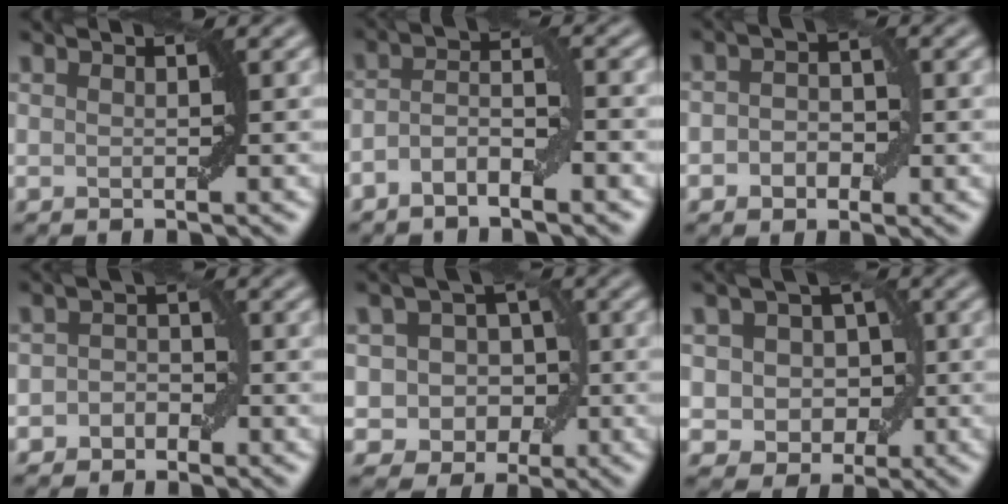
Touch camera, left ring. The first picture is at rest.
{"total": 3.7, "force": [-1.9, 1.3, 2.9], "torque": [-0.055, 0.010, -0.039]}
{"total": 2.8, "force": [-0.6, 2.0, 1.7], "torque": [-0.025, 0.003, -0.016]}
{"total": 2.2, "force": [-1.1, 1.8, 0.7], "torque": [0.009, 0.006, -0.028]}
{"total": 5.9, "force": [-0.6, 5.3, 2.4], "torque": [-0.009, 0.022, -0.033]}
{"total": 5.4, "force": [0.6, 4.7, 2.7], "torque": [-0.018, 0.019, -0.014]}